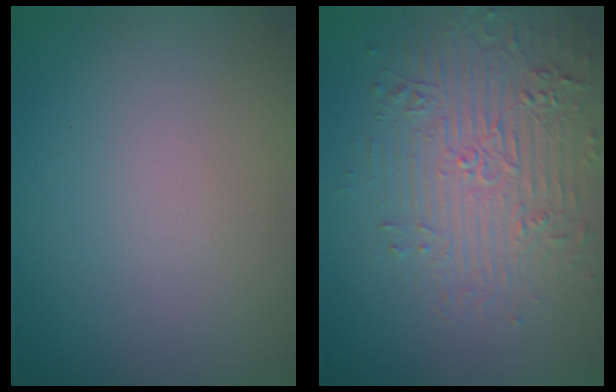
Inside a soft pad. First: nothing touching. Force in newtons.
{"total": 4.5, "press": 4.0, "slide": 2.0}